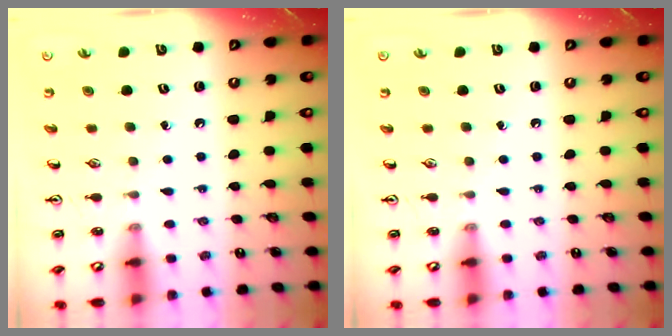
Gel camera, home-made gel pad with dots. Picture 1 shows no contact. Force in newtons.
{"total": 0.0}